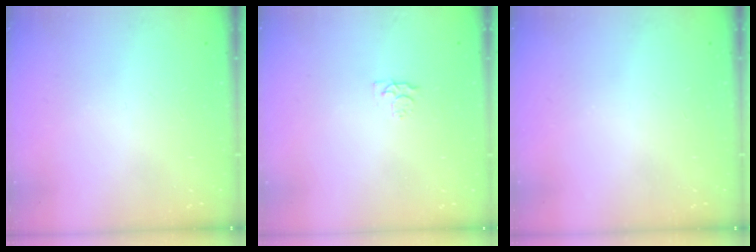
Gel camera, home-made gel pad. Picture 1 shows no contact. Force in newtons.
{"total": 2.7, "press": 2.7, "slide": 0.5}
{"total": 0.0}